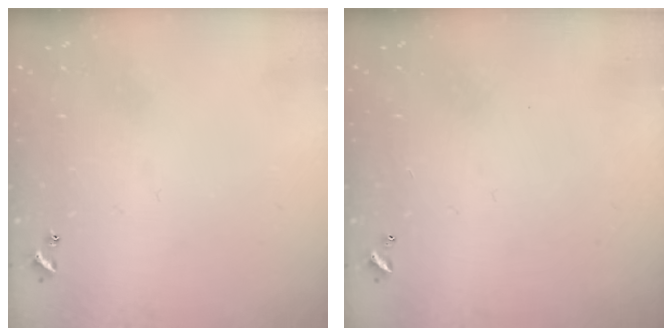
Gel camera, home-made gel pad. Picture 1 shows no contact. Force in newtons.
{"total": 2.9, "press": 2.9, "slide": 0.1}